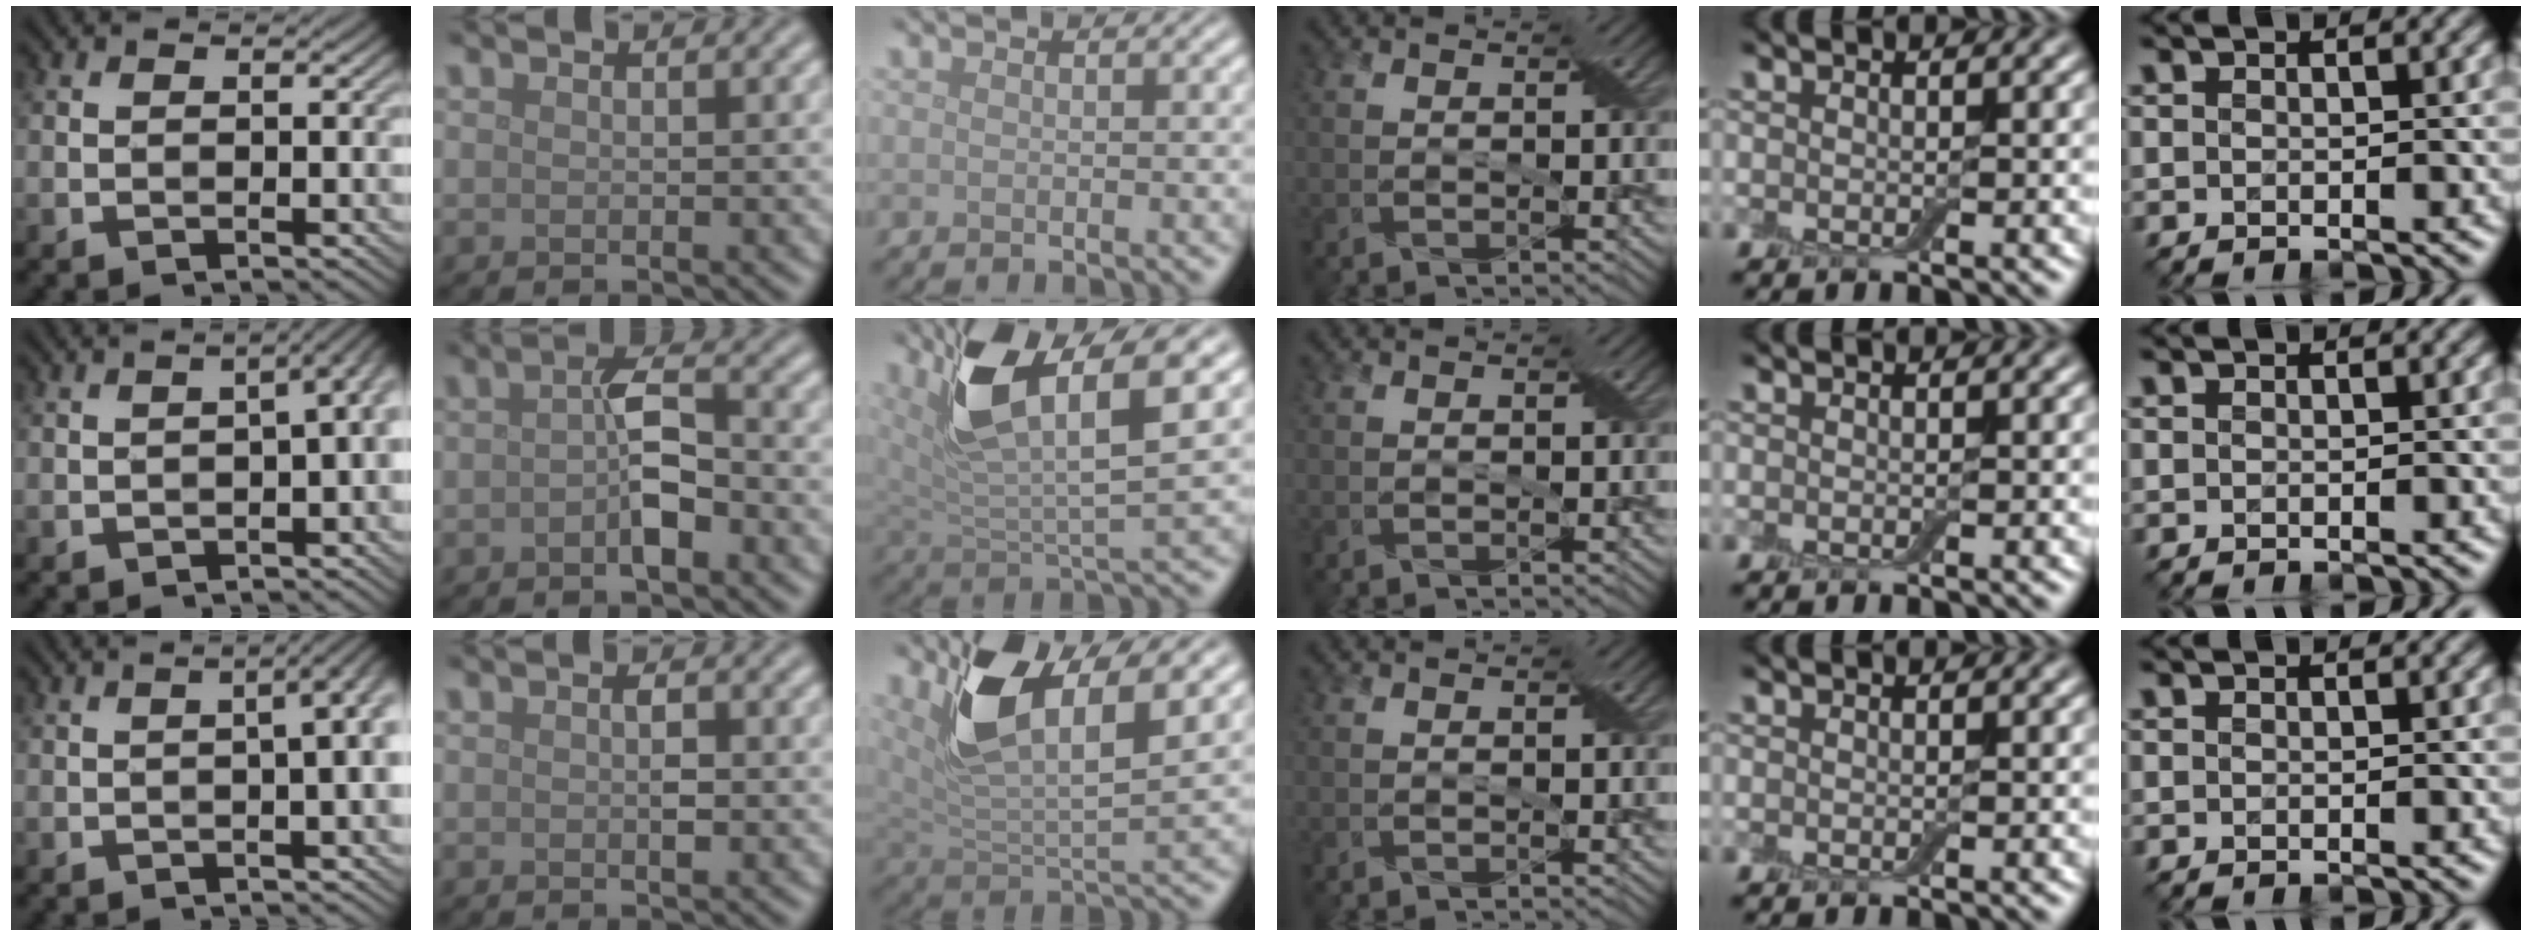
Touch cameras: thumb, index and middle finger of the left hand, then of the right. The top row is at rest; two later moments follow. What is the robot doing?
{"motion": "peel", "object": "adhesive wrap"}